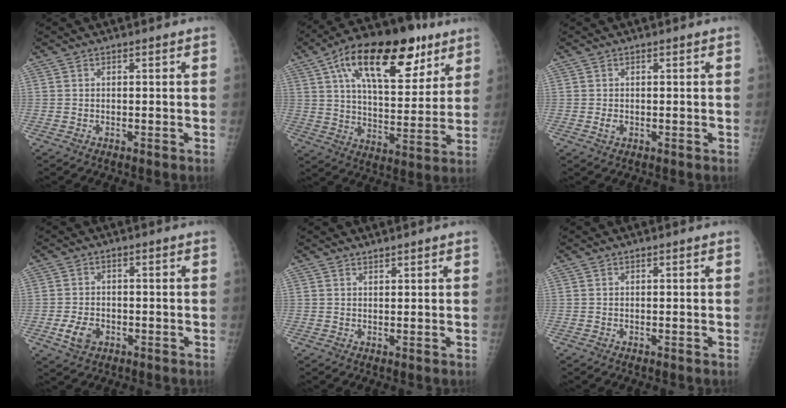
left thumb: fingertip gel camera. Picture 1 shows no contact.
{"total": 23.7, "force": [11.9, 10.9, 17.4], "torque": [-0.242, -0.014, 0.191]}
{"total": 1.4, "force": [-0.1, 1.0, 0.9], "torque": [-0.013, -0.001, -0.001]}
{"total": 4.5, "force": [-1.7, 3.2, 2.7], "torque": [-0.046, 0.005, -0.027]}
{"total": 0.9, "force": [0.8, 0.1, 0.2], "torque": [0.000, -0.007, 0.016]}
{"total": 0.0}